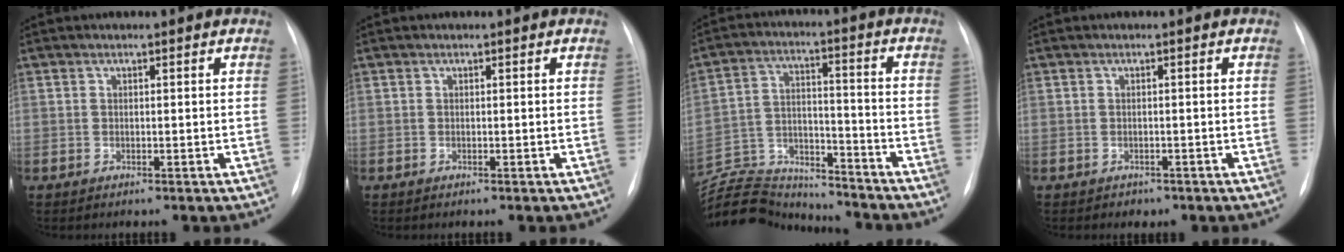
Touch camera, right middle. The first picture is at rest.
{"total": 0.0}
{"total": 16.0, "force": [-15.7, 2.2, 2.2], "torque": [-0.040, 0.027, -0.254]}
{"total": 1.3, "force": [-0.9, 0.9, 0.1], "torque": [-0.008, 0.002, -0.008]}